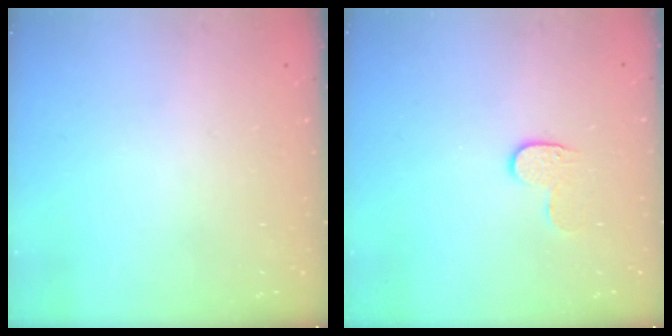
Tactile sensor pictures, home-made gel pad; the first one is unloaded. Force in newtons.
{"total": 5.8, "press": 5.8, "slide": 0.5}